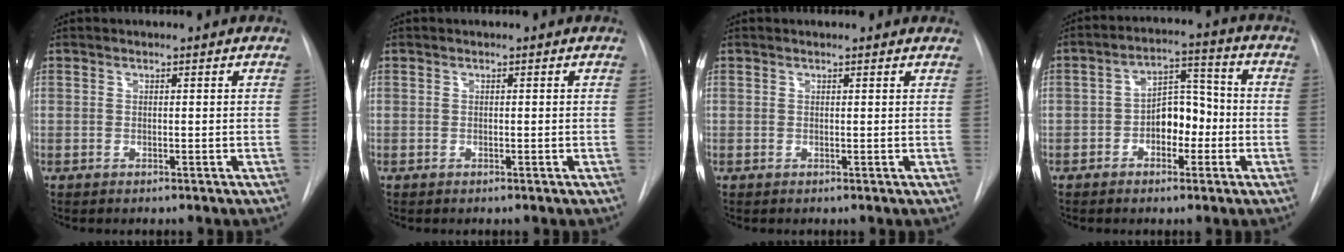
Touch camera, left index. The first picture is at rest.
{"total": 0.0}
{"total": 2.0, "force": [1.7, 0.7, 0.7], "torque": [-0.011, 0.011, 0.007]}
{"total": 7.1, "force": [-2.8, 4.0, 5.2], "torque": [-0.080, 0.021, -0.047]}